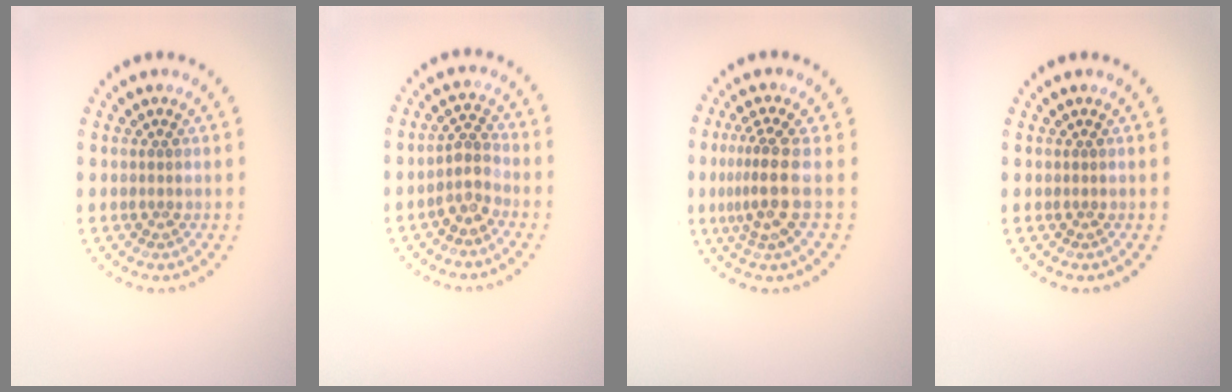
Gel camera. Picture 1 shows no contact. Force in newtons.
{"total": 2.2, "press": 1.9, "slide": 1.2}
{"total": 3.4, "press": 2.6, "slide": 2.3}
{"total": 0.0}